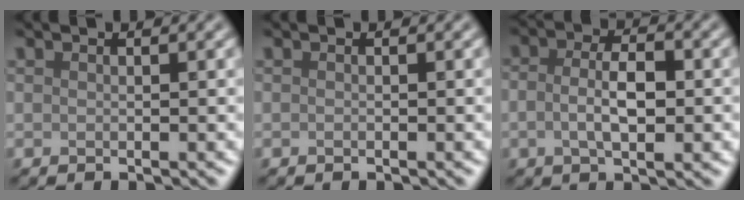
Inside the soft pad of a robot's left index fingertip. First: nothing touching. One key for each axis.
{"total": 0.0}
{"total": 4.1, "fx": -0.5, "fy": 1.7, "fz": 3.7, "tx": -0.071, "ty": 0.003, "tz": -0.012}